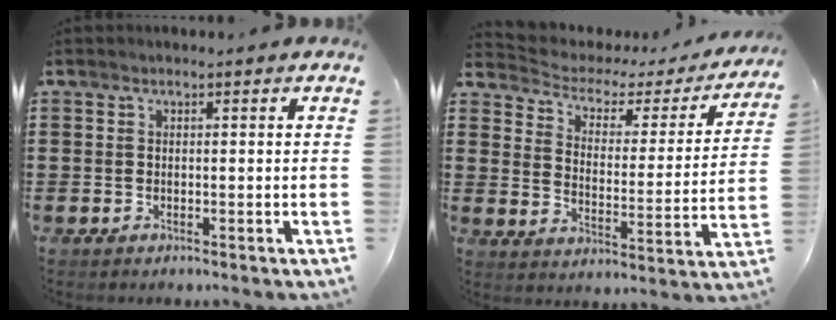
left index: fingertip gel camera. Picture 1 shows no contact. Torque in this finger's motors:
{"motor_torque": [-1.08, -1.06, -0.97, -0.21]}